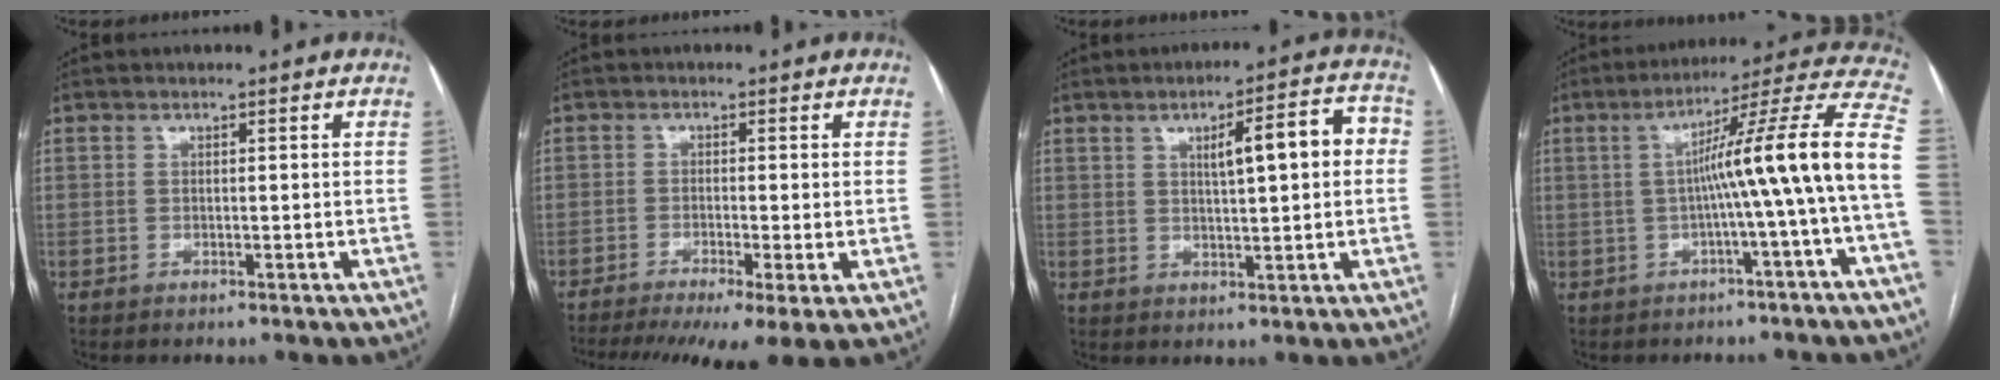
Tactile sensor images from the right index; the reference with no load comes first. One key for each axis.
{"total": 10.4, "fx": -6.3, "fy": 1.5, "fz": 8.1, "tx": -0.129, "ty": -0.015, "tz": -0.104}
{"total": 8.9, "fx": 1.7, "fy": 2.0, "fz": 8.5, "tx": -0.119, "ty": 0.024, "tz": 0.025}
{"total": 14.4, "fx": -1.3, "fy": -2.0, "fz": 14.2, "tx": -0.189, "ty": 0.030, "tz": -0.026}